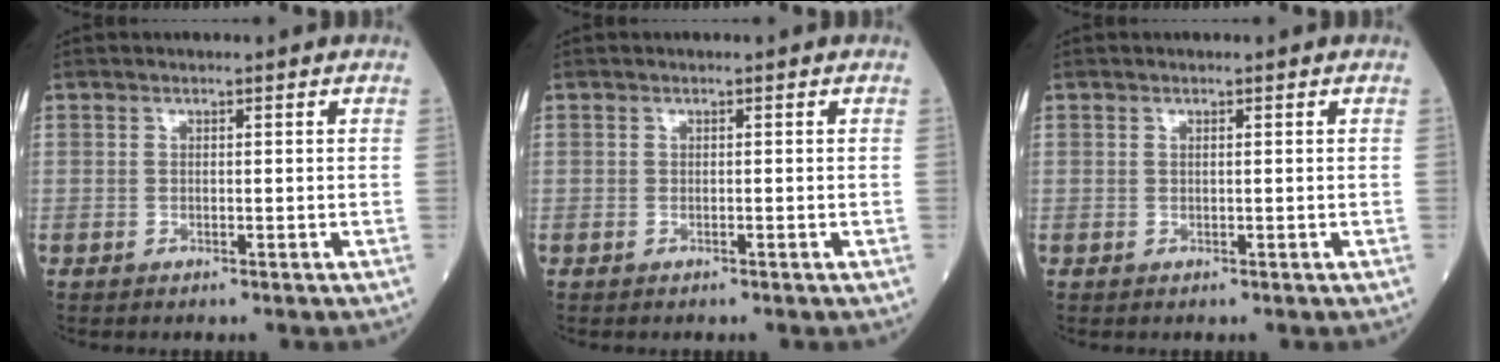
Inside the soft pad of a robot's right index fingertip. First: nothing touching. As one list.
[{"total": 0.0}, {"total": 0.0}]